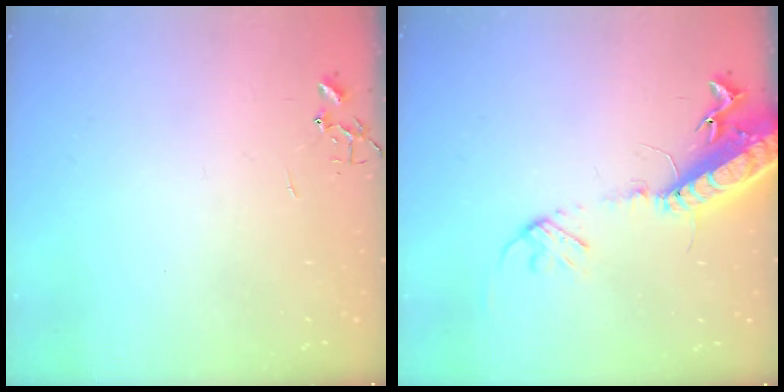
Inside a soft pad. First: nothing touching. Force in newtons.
{"total": 17.4, "press": 16.9, "slide": 4.1}